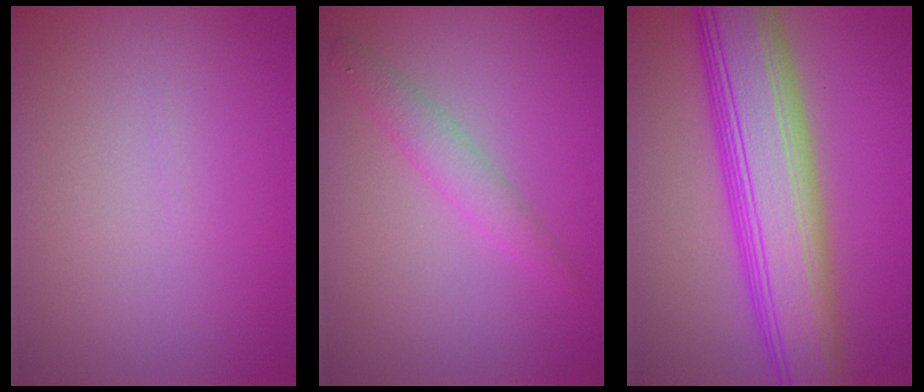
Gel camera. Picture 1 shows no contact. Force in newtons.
{"total": 2.0, "press": 2.0, "slide": 0.1}
{"total": 11.0, "press": 11.0, "slide": 0.6}